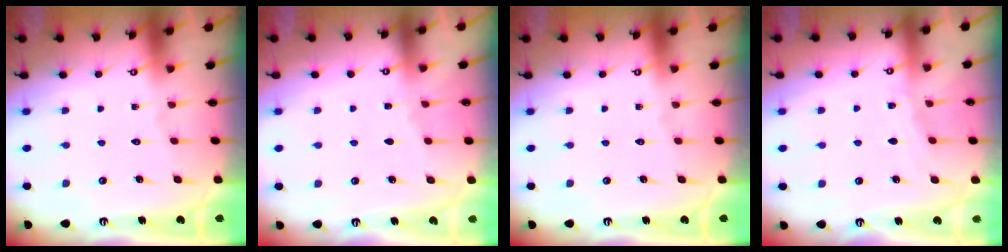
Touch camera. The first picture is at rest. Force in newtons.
{"total": 0.5, "press": 0.5, "slide": 0.1}
{"total": 0.0}
{"total": 4.0, "press": 3.9, "slide": 0.6}